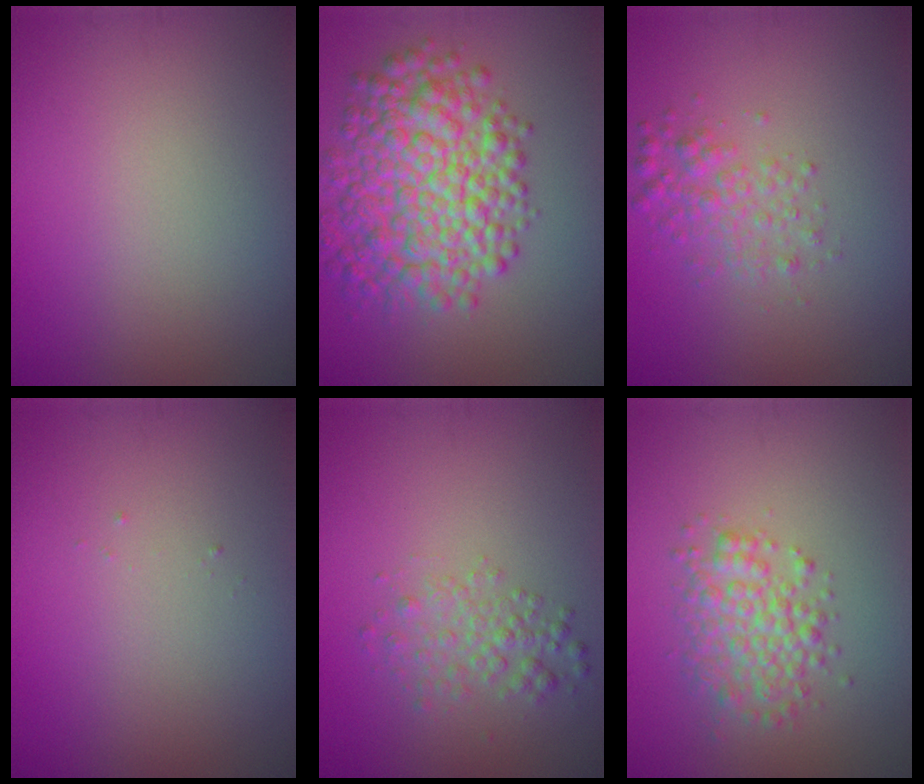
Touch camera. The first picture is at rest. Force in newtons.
{"total": 8.5, "press": 8.5, "slide": 0.1}
{"total": 2.5, "press": 2.5, "slide": 0.0}
{"total": 0.0}
{"total": 2.4, "press": 2.4, "slide": 0.1}
{"total": 3.8, "press": 3.8, "slide": 0.1}